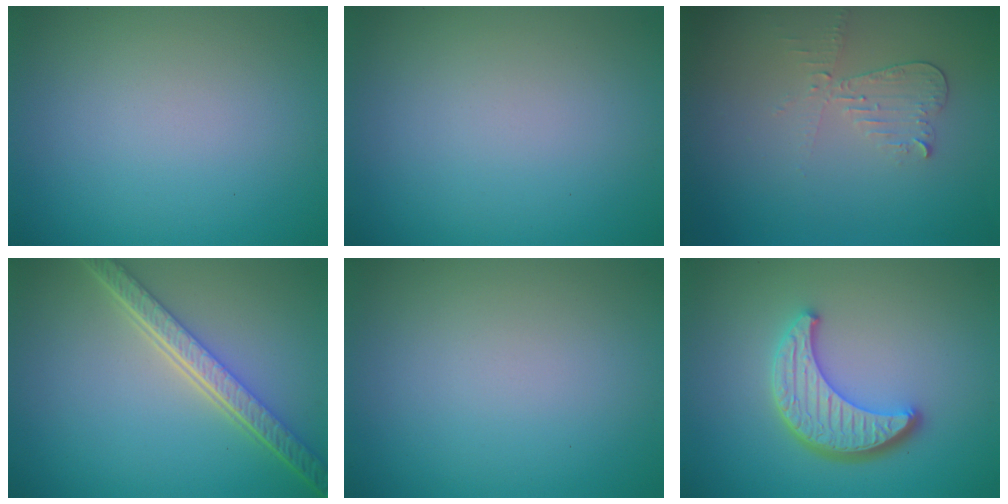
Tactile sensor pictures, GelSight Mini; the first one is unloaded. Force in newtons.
{"total": 0.0}
{"total": 2.1, "press": 2.1, "slide": 0.2}
{"total": 5.4, "press": 4.0, "slide": 3.6}
{"total": 0.0}
{"total": 4.5, "press": 3.8, "slide": 2.5}